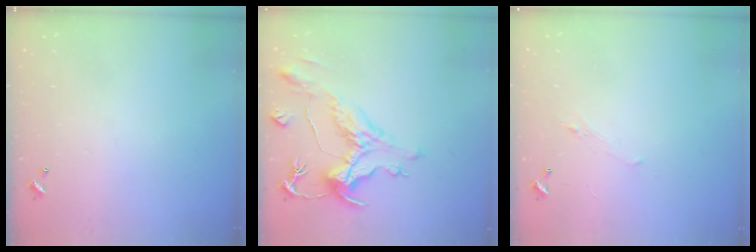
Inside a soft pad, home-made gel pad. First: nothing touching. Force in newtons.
{"total": 1.9, "press": 0.8, "slide": 1.7}
{"total": 0.7, "press": 0.2, "slide": 0.6}